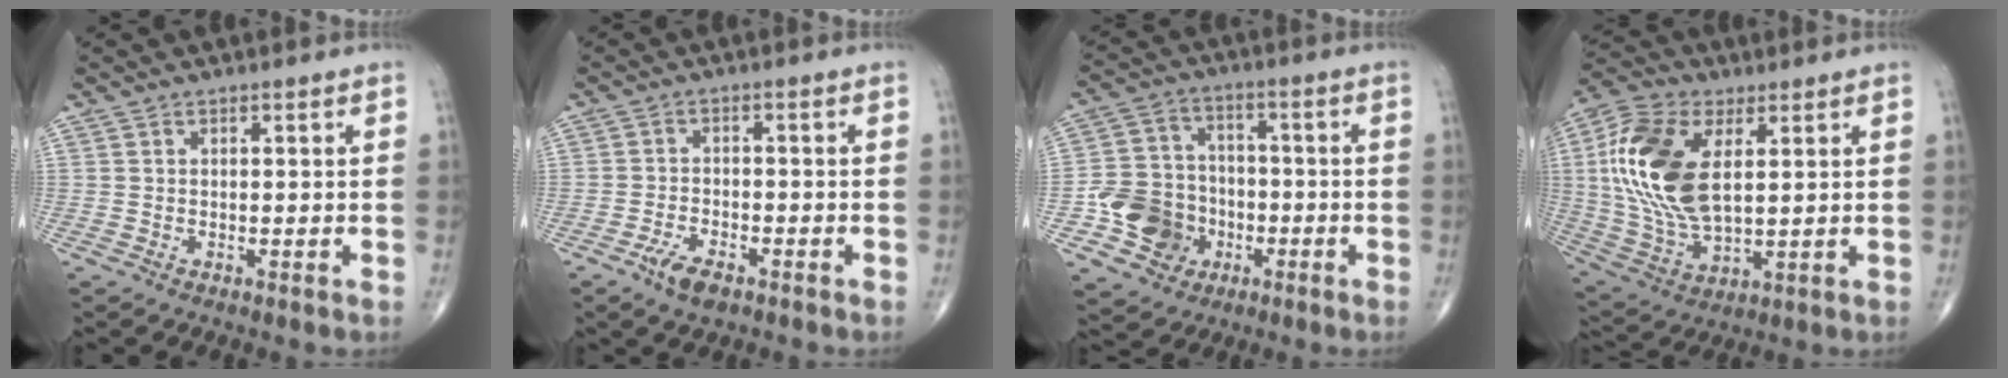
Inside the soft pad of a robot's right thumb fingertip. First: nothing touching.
{"total": 4.6, "force": [-3.0, 2.1, 2.9], "torque": [-0.054, 0.011, -0.053]}
{"total": 11.6, "force": [-4.0, 10.0, 4.4], "torque": [-0.046, 0.026, -0.068]}
{"total": 19.1, "force": [4.0, 10.1, 15.7], "torque": [-0.325, -0.010, 0.074]}